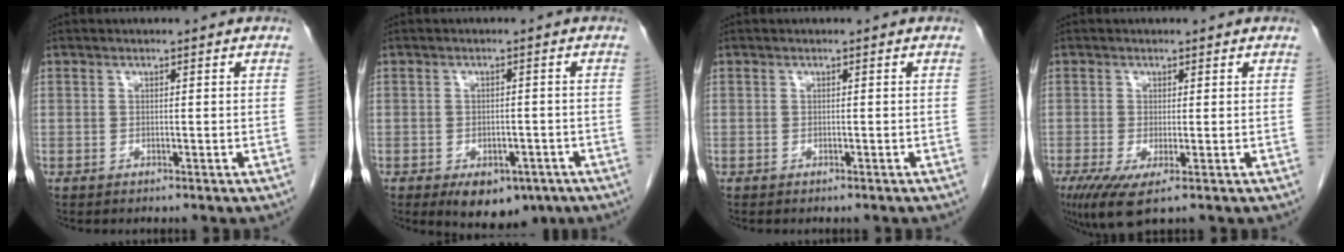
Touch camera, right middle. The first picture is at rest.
{"total": 8.1, "force": [-5.0, 4.5, 4.6], "torque": [-0.051, 0.000, -0.063]}
{"total": 0.6, "force": [-0.6, 0.1, 0.2], "torque": [-0.009, -0.002, -0.008]}
{"total": 5.3, "force": [-2.3, 1.2, 4.7], "torque": [-0.084, -0.017, -0.036]}